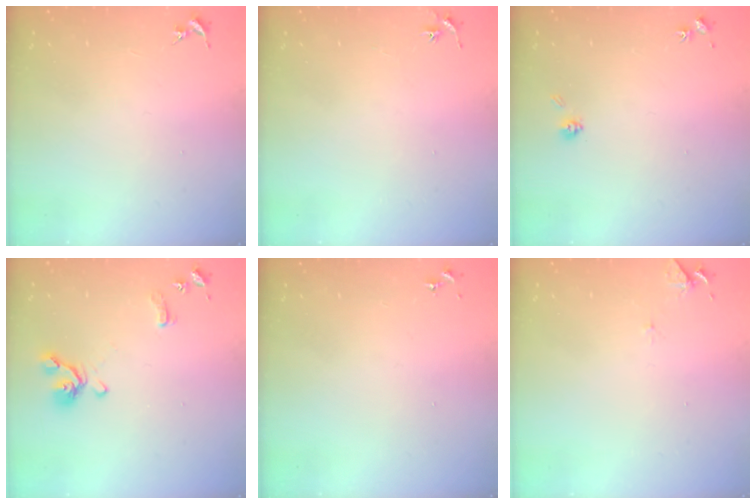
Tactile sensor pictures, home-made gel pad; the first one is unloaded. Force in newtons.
{"total": 2.9, "press": 2.9, "slide": 0.3}
{"total": 4.6, "press": 4.4, "slide": 1.2}
{"total": 11.3, "press": 11.2, "slide": 1.3}
{"total": 0.0}
{"total": 6.2, "press": 6.2, "slide": 0.6}